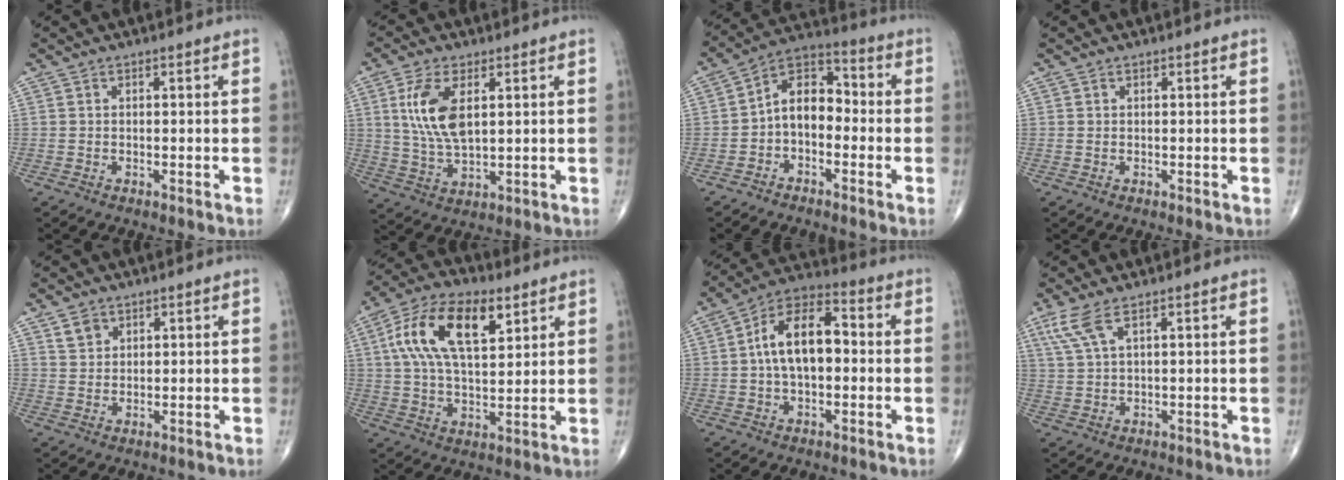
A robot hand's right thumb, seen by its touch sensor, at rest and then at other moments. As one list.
[{"total": 10.4, "force": [2.9, 5.0, 8.7], "torque": [-0.175, -0.016, 0.059]}, {"total": 9.0, "force": [-1.9, 6.0, 6.5], "torque": [-0.079, 0.037, -0.053]}, {"total": 0.0}, {"total": 3.0, "force": [1.9, 2.2, 0.9], "torque": [-0.004, -0.010, 0.036]}, {"total": 16.8, "force": [6.3, 8.1, 13.3], "torque": [-0.238, 0.001, 0.111]}, {"total": 12.8, "force": [0.3, 7.1, 10.7], "torque": [-0.173, 0.031, -0.008]}, {"total": 4.9, "force": [2.8, 1.2, 3.8], "torque": [-0.102, 0.001, 0.067]}]